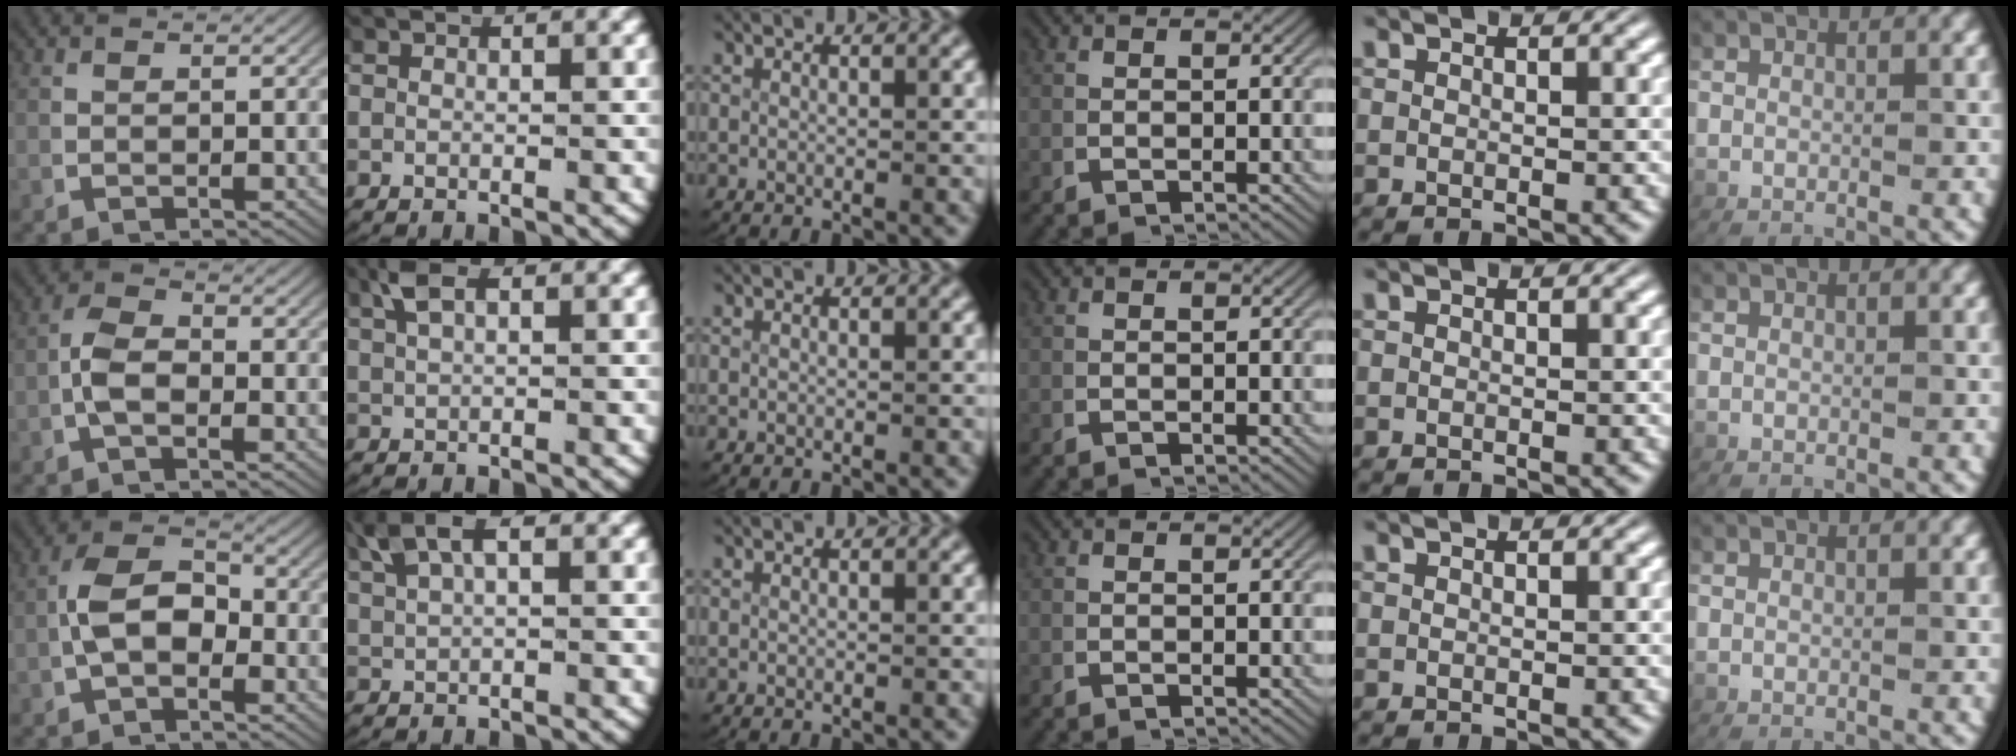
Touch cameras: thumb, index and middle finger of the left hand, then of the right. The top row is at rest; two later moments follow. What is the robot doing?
{"motion": "lift_and_place", "object": "key"}